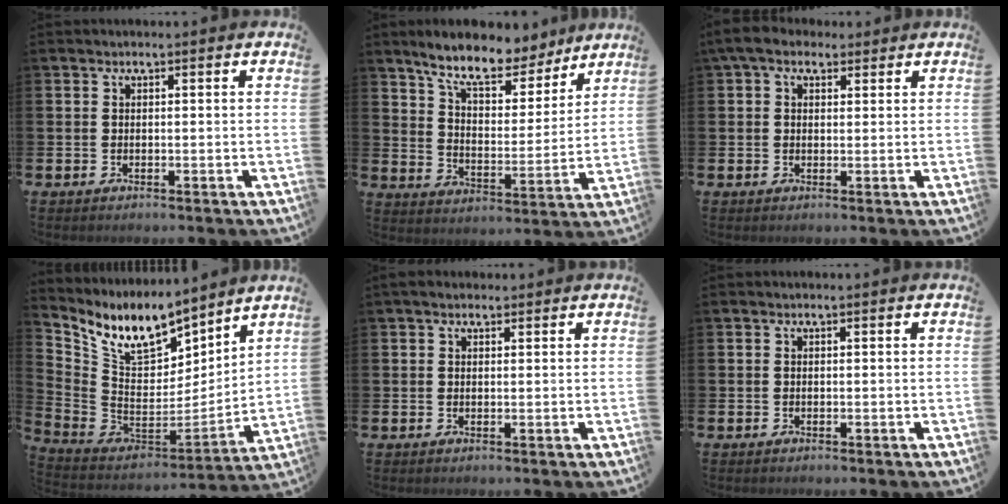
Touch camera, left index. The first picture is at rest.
{"total": 9.6, "force": [8.5, 3.0, 3.4], "torque": [-0.095, -0.054, 0.148]}
{"total": 4.8, "force": [3.5, 2.5, 2.0], "torque": [-0.044, 0.000, 0.064]}
{"total": 10.8, "force": [9.2, 4.4, 3.5], "torque": [-0.118, -0.057, 0.171]}
{"total": 1.8, "force": [1.3, 1.0, 0.7], "torque": [0.000, 0.002, 0.022]}
{"total": 0.0}